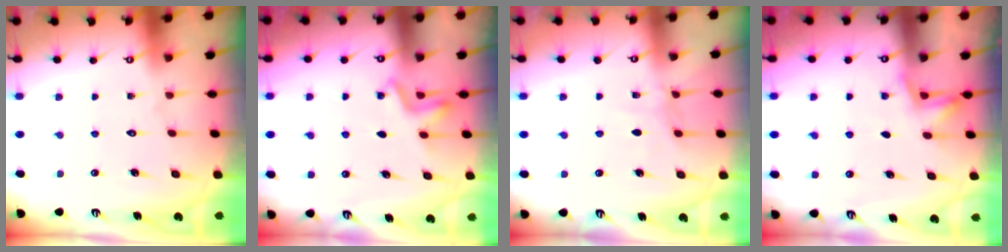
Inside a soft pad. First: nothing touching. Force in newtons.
{"total": 2.8, "press": 2.4, "slide": 1.4}
{"total": 4.3, "press": 4.3, "slide": 0.4}
{"total": 3.7, "press": 3.4, "slide": 1.4}